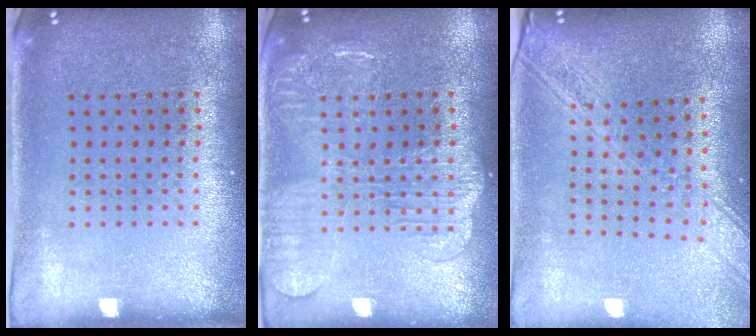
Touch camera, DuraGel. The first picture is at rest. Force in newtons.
{"total": 2.2, "press": 2.1, "slide": 0.5}
{"total": 2.3, "press": 1.9, "slide": 1.2}